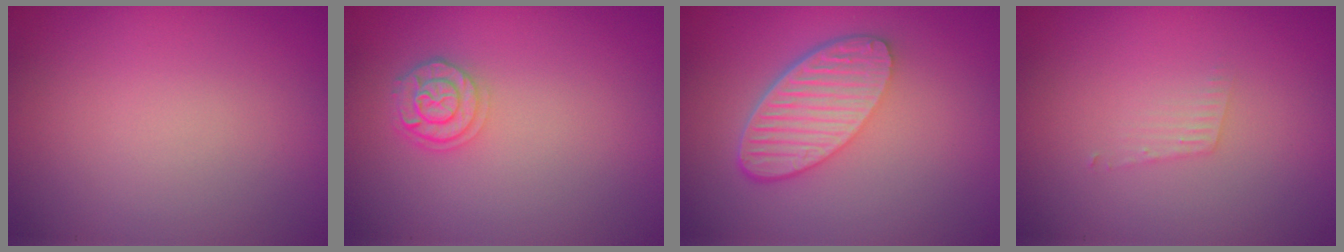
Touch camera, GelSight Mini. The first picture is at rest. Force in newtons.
{"total": 2.5, "press": 2.1, "slide": 1.4}
{"total": 5.5, "press": 4.0, "slide": 3.8}
{"total": 0.9, "press": 0.9, "slide": 0.1}